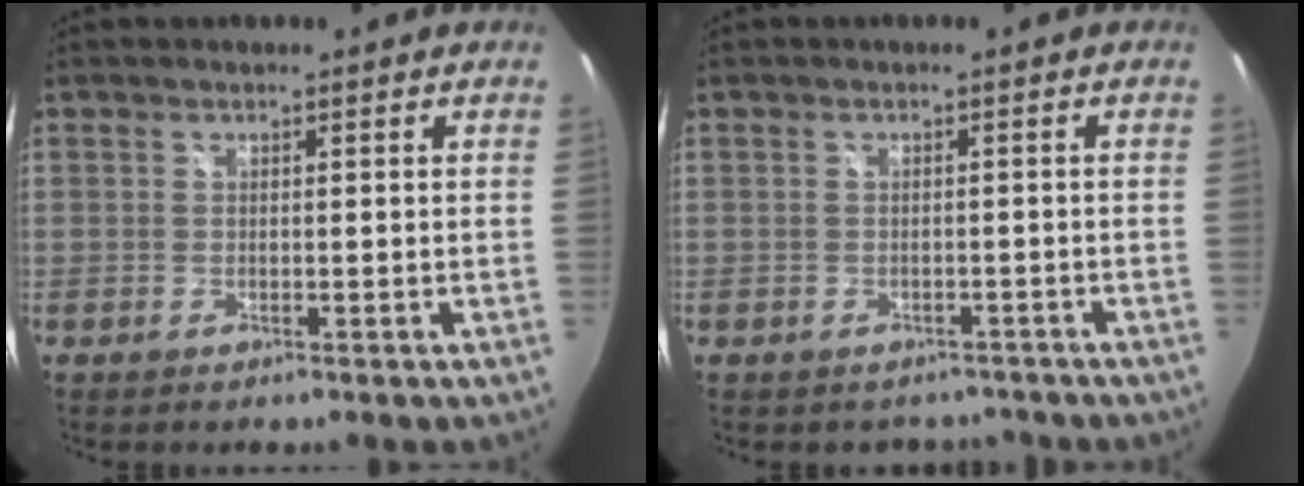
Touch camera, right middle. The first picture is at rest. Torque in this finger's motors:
{"motor_torque": [-0.20, -0.36, 0.03, 0.01]}